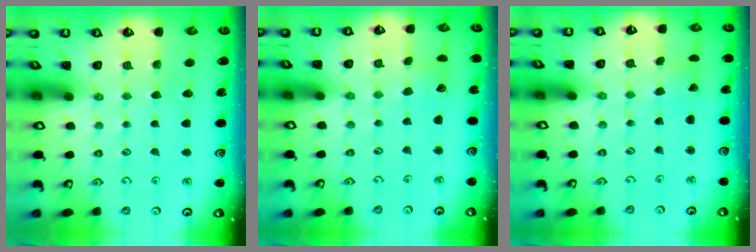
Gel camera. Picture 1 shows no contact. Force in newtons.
{"total": 2.6, "press": 2.6, "slide": 0.1}
{"total": 1.7, "press": 1.7, "slide": 0.1}